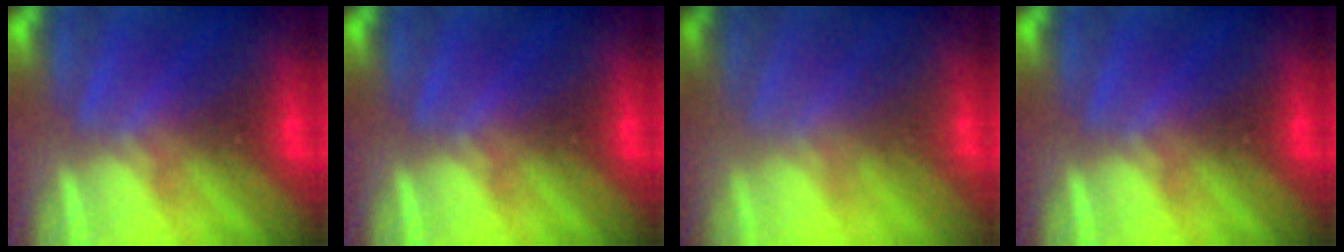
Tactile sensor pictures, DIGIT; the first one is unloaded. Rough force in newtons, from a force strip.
{"total": 0.0}
{"total": 1.6}
{"total": 0.0}